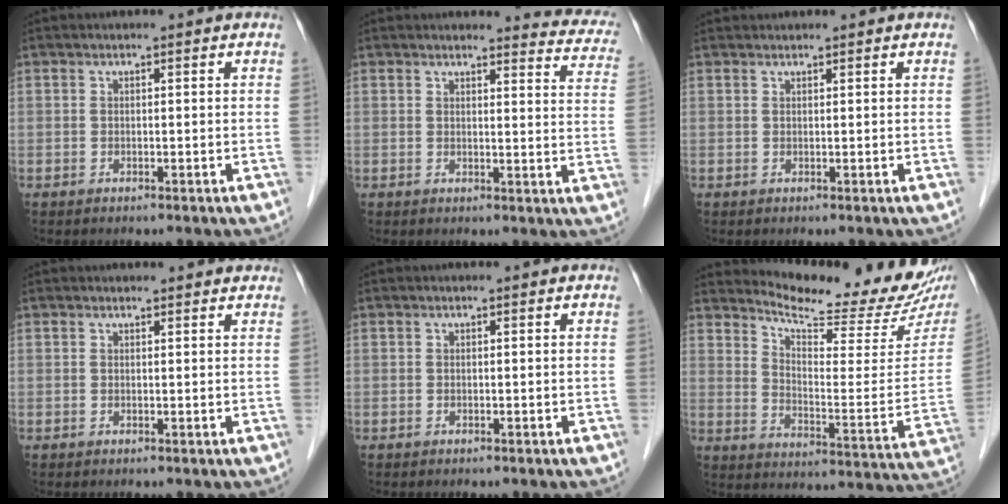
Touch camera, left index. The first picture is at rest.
{"total": 11.5, "force": [11.2, 2.1, 1.2], "torque": [0.029, -0.060, 0.088]}
{"total": 1.3, "force": [1.2, 0.4, 0.1], "torque": [0.006, 0.014, 0.021]}
{"total": 4.1, "force": [3.8, 1.5, 0.9], "torque": [0.003, 0.011, 0.041]}
{"total": 0.0}
{"total": 19.5, "force": [18.2, 1.1, 6.9], "torque": [-0.105, -0.091, 0.243]}